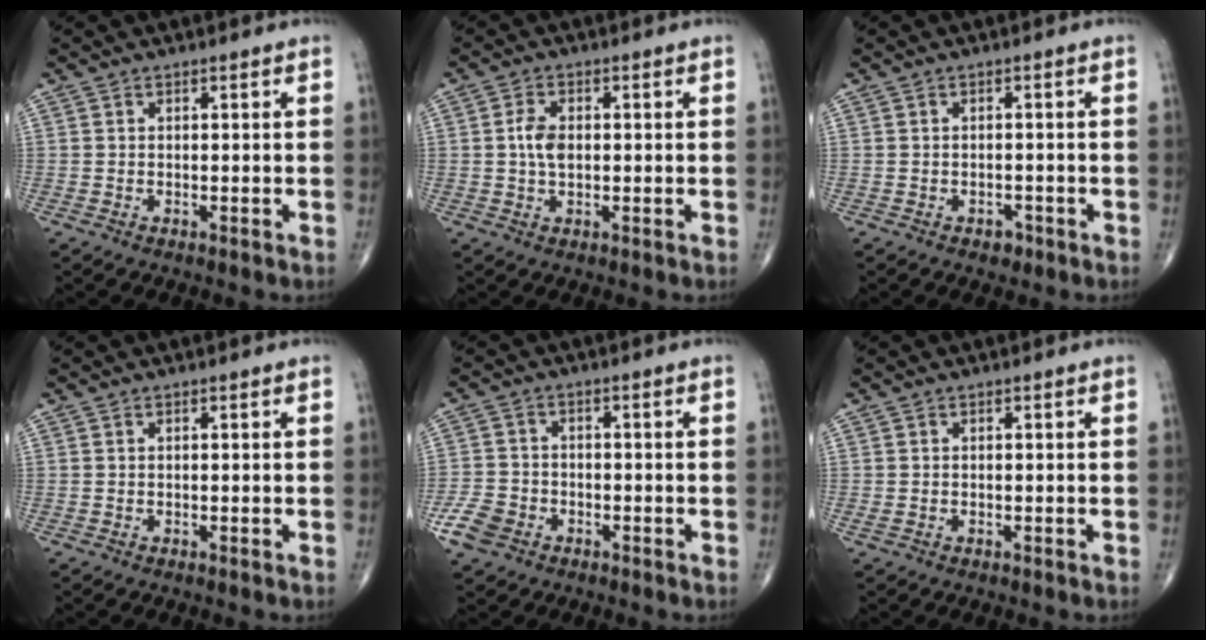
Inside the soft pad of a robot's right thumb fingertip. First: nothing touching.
{"total": 4.0, "force": [0.1, 2.4, 3.2], "torque": [-0.061, 0.004, -0.001]}
{"total": 1.9, "force": [-1.1, 1.3, 0.8], "torque": [-0.005, 0.005, -0.013]}
{"total": 0.0}
{"total": 6.0, "force": [-3.1, 4.5, 2.5], "torque": [-0.050, 0.014, -0.059]}
{"total": 0.9, "force": [-0.2, 0.7, 0.6], "torque": [-0.019, 0.000, -0.002]}